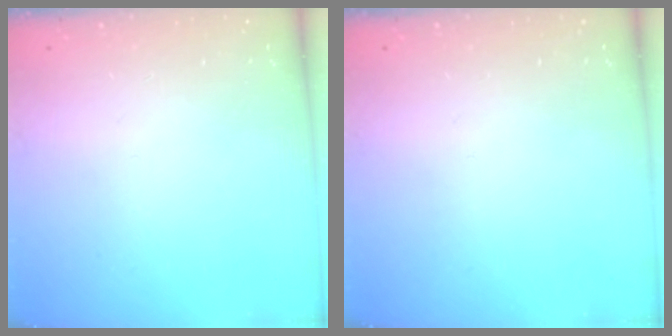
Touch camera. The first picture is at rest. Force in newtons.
{"total": 0.0}